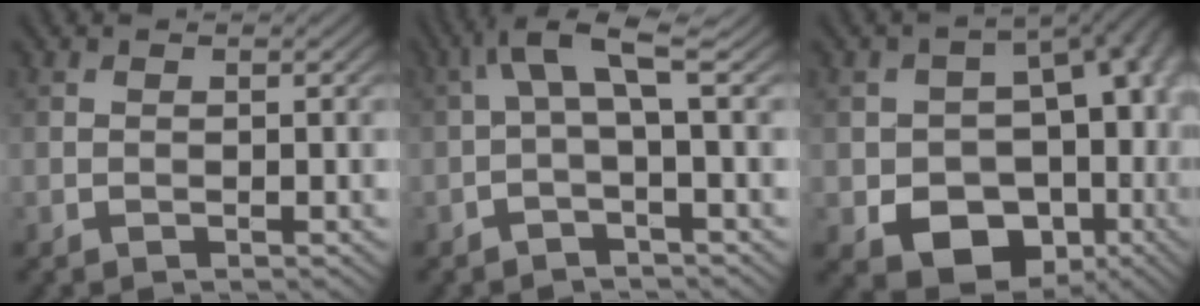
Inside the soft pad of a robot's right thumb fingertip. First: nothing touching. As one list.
[{"total": 4.5, "force": [0.4, 0.5, 4.5], "torque": [-0.086, 0.022, 0.000]}, {"total": 16.6, "force": [-3.9, 12.3, 10.5], "torque": [-0.142, -0.041, -0.035]}]